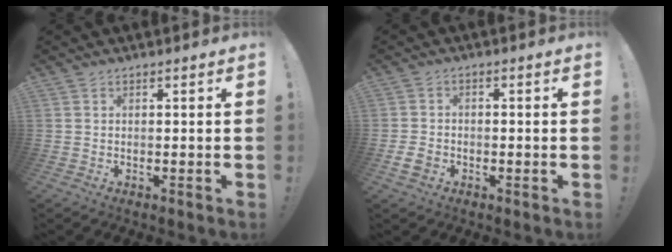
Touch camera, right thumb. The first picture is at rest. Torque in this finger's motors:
{"motor_torque": [0.16, 0.15, 0.16, -0.16, 0.00]}